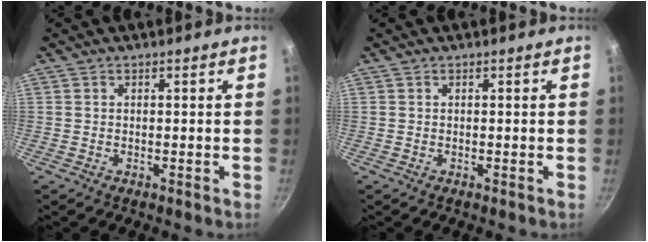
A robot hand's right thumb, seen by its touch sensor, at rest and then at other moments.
{"total": 0.0}